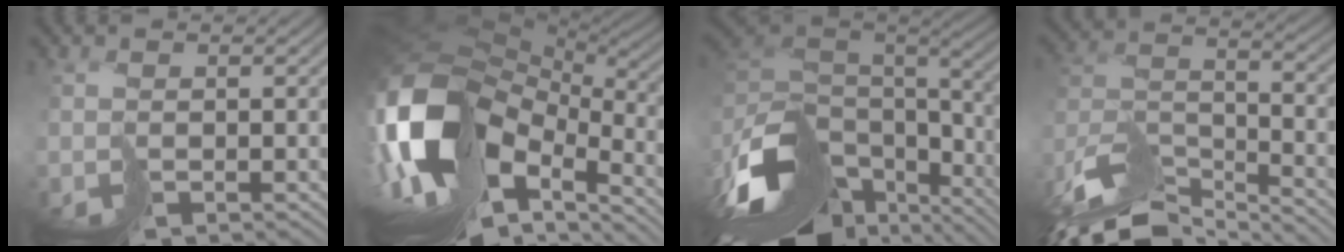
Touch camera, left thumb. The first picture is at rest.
{"total": 17.1, "force": [-4.0, 10.8, 12.6], "torque": [-0.284, -0.044, -0.024]}
{"total": 15.5, "force": [-7.0, 7.6, 11.6], "torque": [-0.269, -0.013, -0.100]}
{"total": 12.7, "force": [-10.8, 3.5, 5.7], "torque": [-0.138, 0.000, -0.191]}